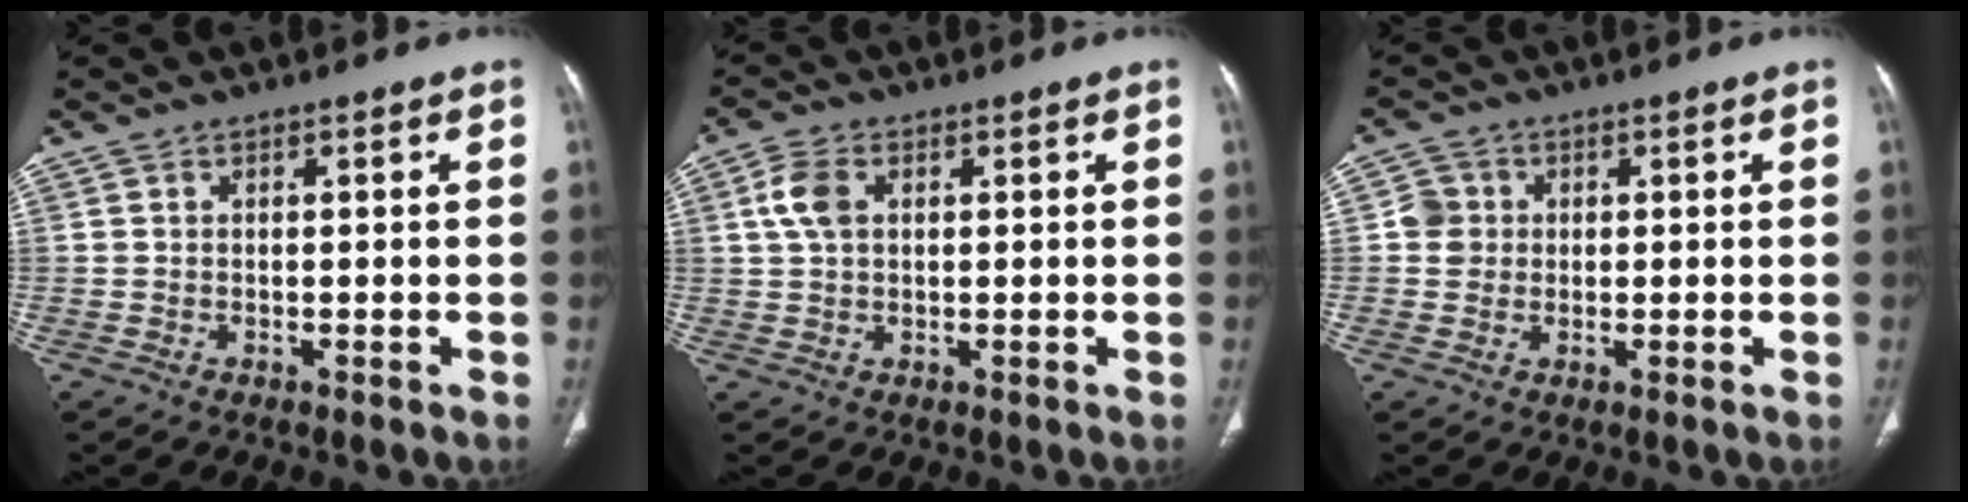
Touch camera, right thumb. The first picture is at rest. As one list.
[{"total": 5.0, "force": [1.3, 3.2, 3.6], "torque": [-0.078, 0.007, 0.025]}, {"total": 3.6, "force": [0.4, 3.5, 0.7], "torque": [0.010, 0.005, 0.004]}]